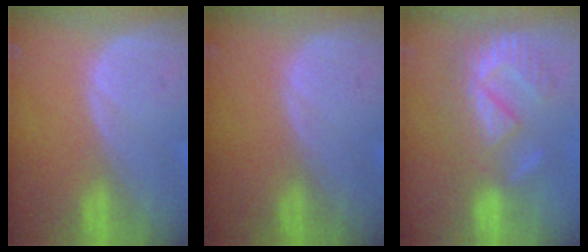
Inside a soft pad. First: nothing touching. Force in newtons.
{"total": 0.0}
{"total": 9.4, "press": 8.2, "slide": 4.7}